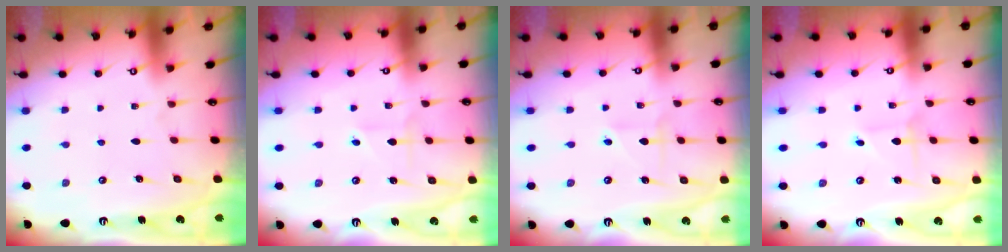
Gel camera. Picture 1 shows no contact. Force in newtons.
{"total": 1.9, "press": 1.8, "slide": 0.4}
{"total": 2.3, "press": 2.3, "slide": 0.5}
{"total": 0.9, "press": 0.9, "slide": 0.0}